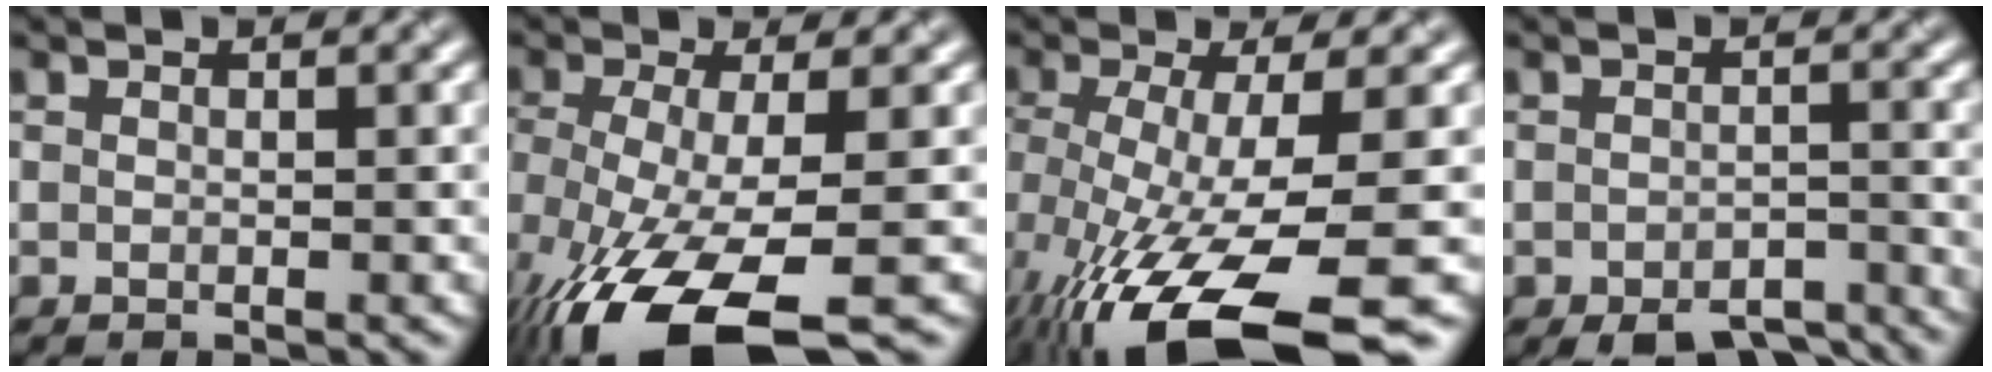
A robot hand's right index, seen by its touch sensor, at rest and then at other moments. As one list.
[{"total": 10.7, "force": [-5.7, 3.3, 8.5], "torque": [-0.177, -0.029, -0.097]}, {"total": 12.3, "force": [-6.0, 3.3, 10.2], "torque": [-0.198, -0.033, -0.095]}, {"total": 5.3, "force": [-4.3, 1.9, 2.4], "torque": [-0.032, -0.013, -0.059]}]